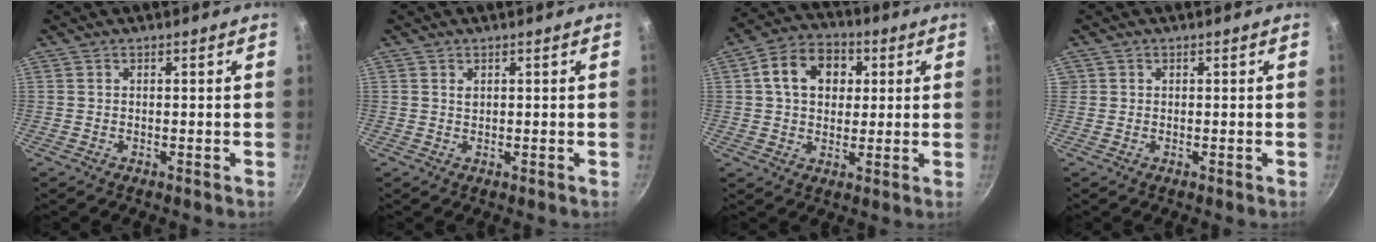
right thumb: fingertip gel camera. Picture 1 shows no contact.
{"total": 0.8, "force": [0.4, 0.5, 0.5], "torque": [-0.009, 0.001, 0.008]}
{"total": 11.3, "force": [2.8, 8.6, 6.8], "torque": [-0.090, 0.014, 0.033]}
{"total": 0.7, "force": [0.2, 0.7, 0.1], "torque": [0.010, 0.004, 0.002]}